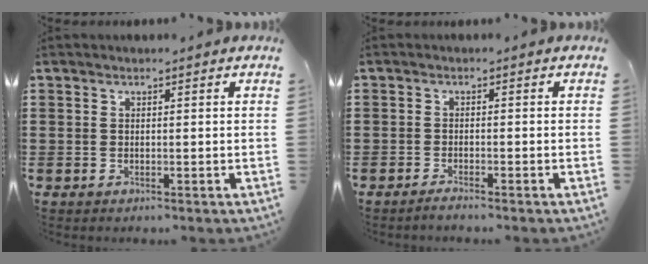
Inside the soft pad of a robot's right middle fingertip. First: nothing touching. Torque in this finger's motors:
{"motor_torque": [0.00, 0.00, -0.13, -0.01]}